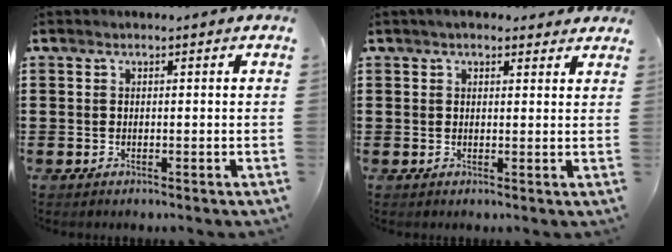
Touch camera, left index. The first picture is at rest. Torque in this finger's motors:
{"motor_torque": [2.14, 0.00, 0.25, 0.02]}